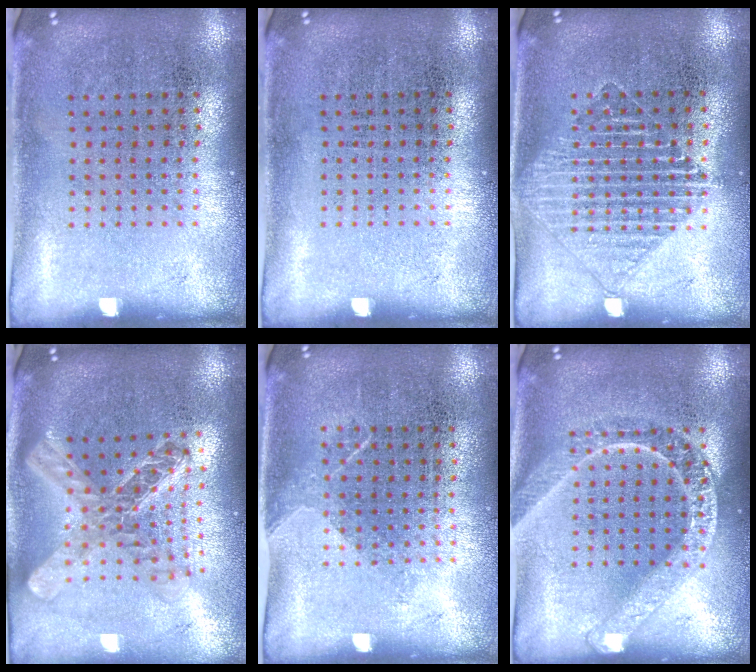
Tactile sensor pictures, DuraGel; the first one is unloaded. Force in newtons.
{"total": 0.0}
{"total": 1.5, "press": 1.4, "slide": 0.6}
{"total": 2.4, "press": 1.9, "slide": 1.4}
{"total": 1.2, "press": 1.0, "slide": 0.8}
{"total": 1.7, "press": 1.7, "slide": 0.2}